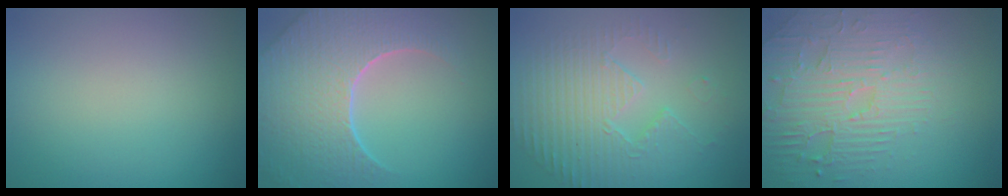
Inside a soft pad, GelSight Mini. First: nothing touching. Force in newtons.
{"total": 8.7, "press": 6.0, "slide": 6.3}
{"total": 4.9, "press": 3.5, "slide": 3.4}
{"total": 4.4, "press": 4.2, "slide": 1.4}